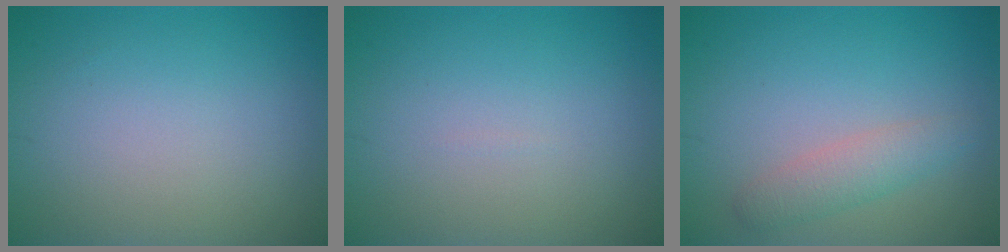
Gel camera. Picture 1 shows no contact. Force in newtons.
{"total": 0.0}
{"total": 2.4, "press": 2.3, "slide": 0.1}